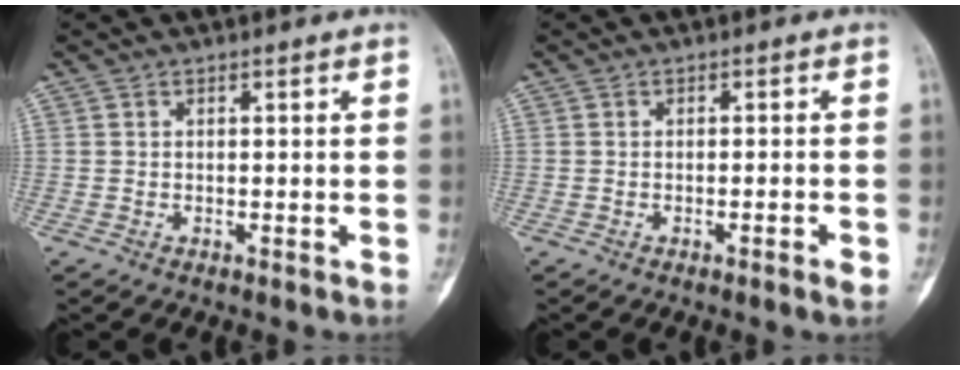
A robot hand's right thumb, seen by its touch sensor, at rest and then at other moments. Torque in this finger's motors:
{"motor_torque": [-0.50, -0.24, -0.05, -0.11, 0.03]}